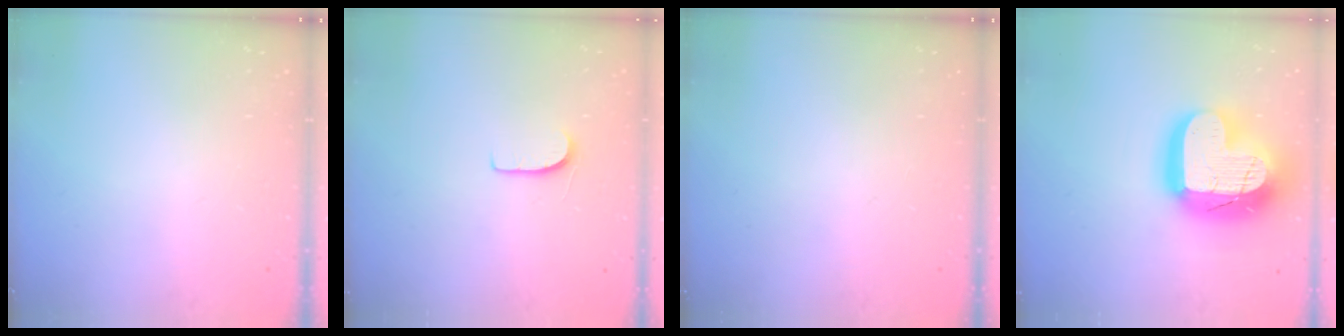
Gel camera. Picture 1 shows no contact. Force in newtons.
{"total": 5.9, "press": 5.9, "slide": 0.4}
{"total": 0.0}
{"total": 26.0, "press": 25.9, "slide": 2.1}